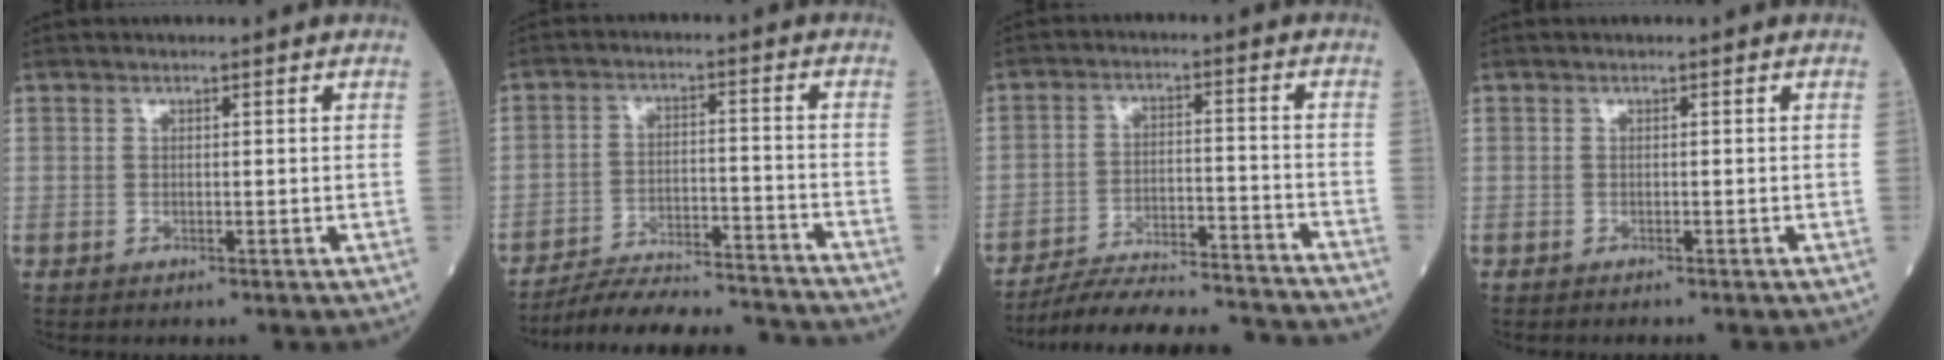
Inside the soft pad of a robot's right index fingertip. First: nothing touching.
{"total": 17.5, "force": [-16.8, 0.9, 4.8], "torque": [-0.085, -0.006, -0.245]}
{"total": 19.0, "force": [-18.2, 0.8, 5.4], "torque": [-0.088, -0.009, -0.263]}
{"total": 1.0, "force": [-0.9, 0.0, 0.4], "torque": [-0.006, -0.002, -0.007]}